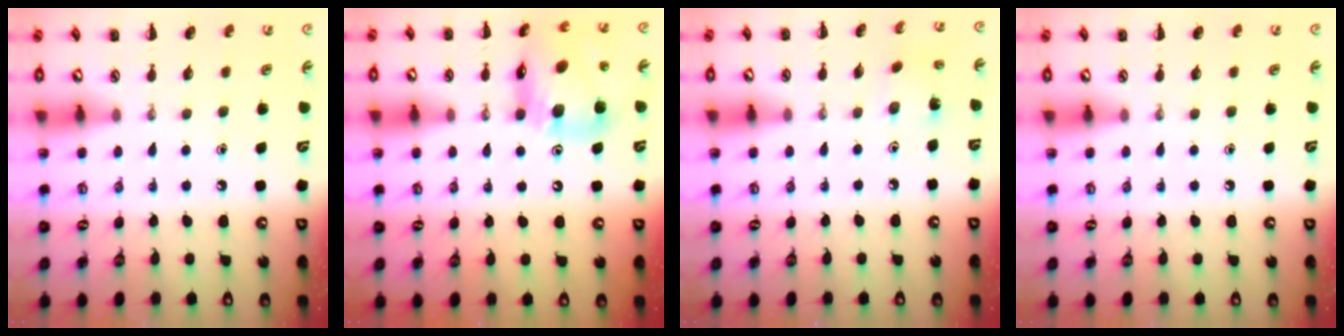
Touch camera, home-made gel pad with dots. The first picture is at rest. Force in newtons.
{"total": 13.9, "press": 13.3, "slide": 3.9}
{"total": 1.6, "press": 1.4, "slide": 0.6}
{"total": 0.0}